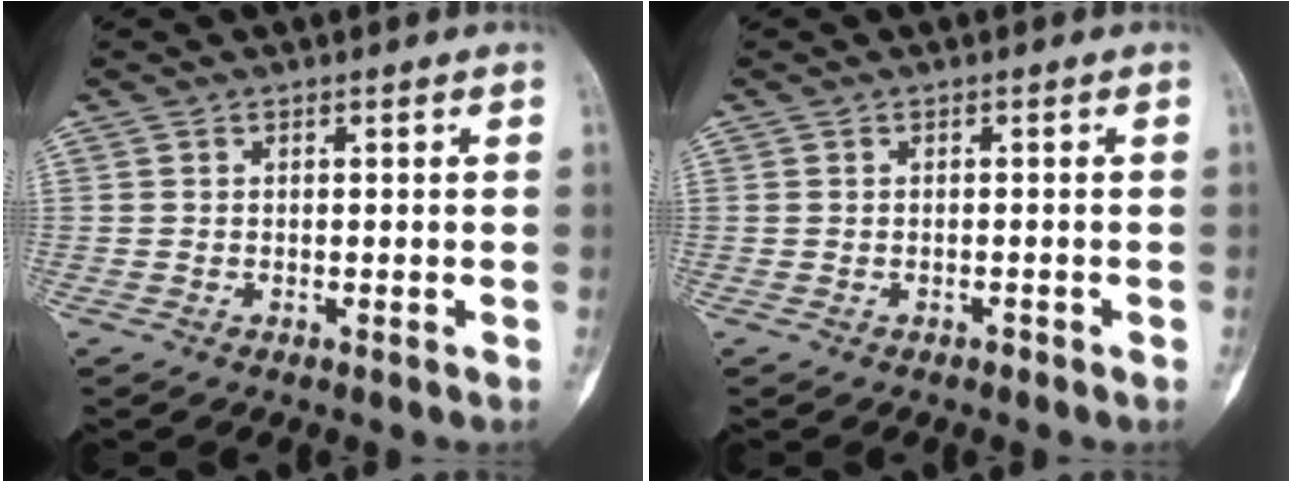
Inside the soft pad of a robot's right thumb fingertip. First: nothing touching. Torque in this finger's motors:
{"motor_torque": [1.38, 1.26, 0.16, -0.40, 0.16]}